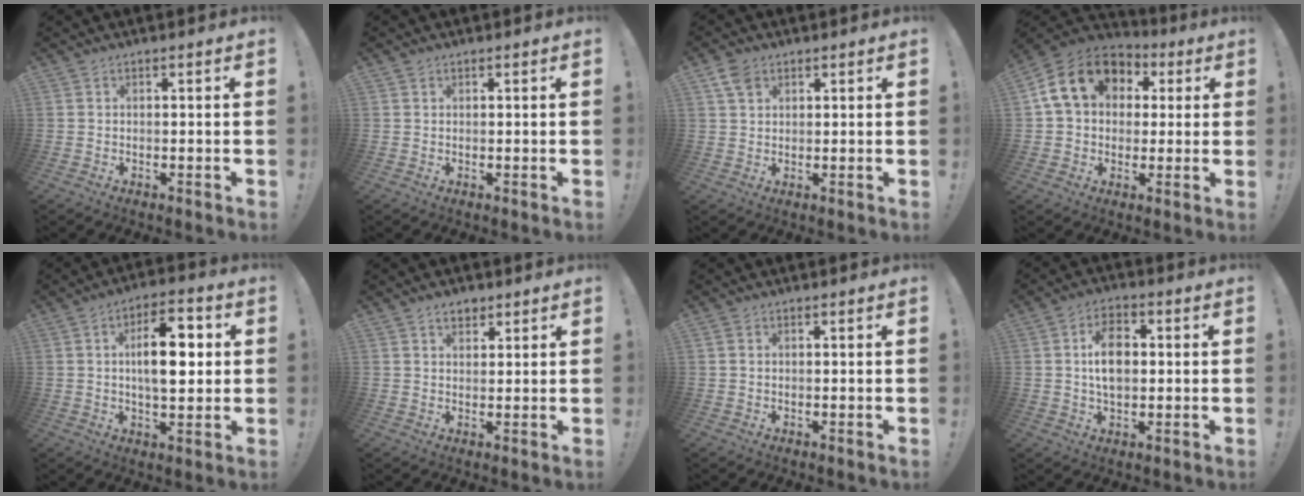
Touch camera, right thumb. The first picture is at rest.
{"total": 0.7, "force": [0.5, 0.4, 0.1], "torque": [0.002, -0.002, 0.009]}
{"total": 4.9, "force": [2.7, 3.2, 2.6], "torque": [-0.045, -0.005, 0.052]}
{"total": 16.8, "force": [5.4, 12.6, 9.7], "torque": [-0.150, 0.002, 0.103]}
{"total": 13.3, "force": [1.8, 6.4, 11.5], "torque": [-0.167, 0.002, 0.024]}
{"total": 3.7, "force": [2.3, 2.4, 1.6], "torque": [-0.021, -0.006, 0.041]}
{"total": 0.8, "force": [0.4, 0.6, 0.4], "torque": [0.000, 0.000, 0.005]}
{"total": 9.8, "force": [1.0, 6.3, 7.4], "torque": [-0.104, 0.003, 0.018]}